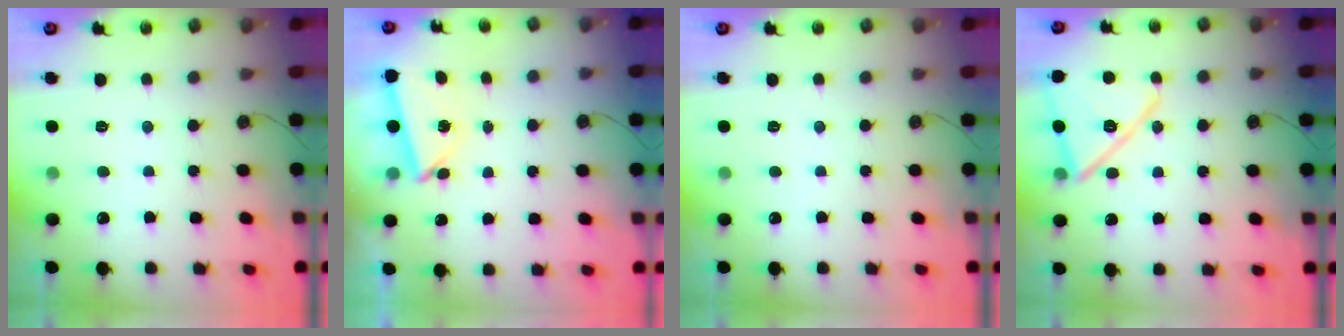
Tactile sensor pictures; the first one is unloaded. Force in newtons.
{"total": 4.4, "press": 4.2, "slide": 1.1}
{"total": 0.0}
{"total": 15.9, "press": 15.8, "slide": 1.5}